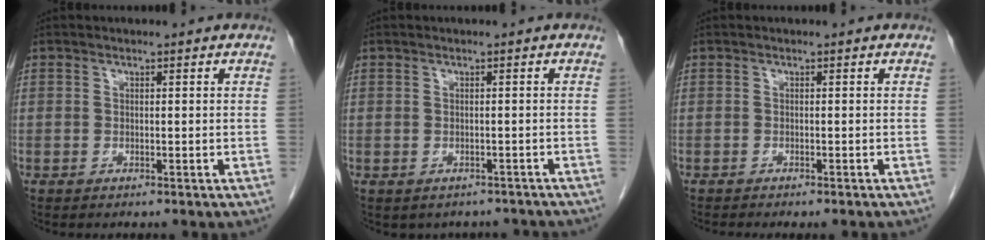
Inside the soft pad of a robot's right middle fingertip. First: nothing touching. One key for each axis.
{"total": 5.4, "fx": -4.6, "fy": 2.7, "fz": 0.7, "tx": -0.003, "ty": 0.011, "tz": -0.046}
{"total": 4.0, "fx": -3.6, "fy": 0.5, "fz": 1.7, "tx": -0.018, "ty": -0.006, "tz": -0.045}